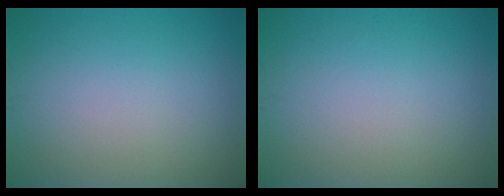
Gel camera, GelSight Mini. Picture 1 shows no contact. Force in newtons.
{"total": 0.0}